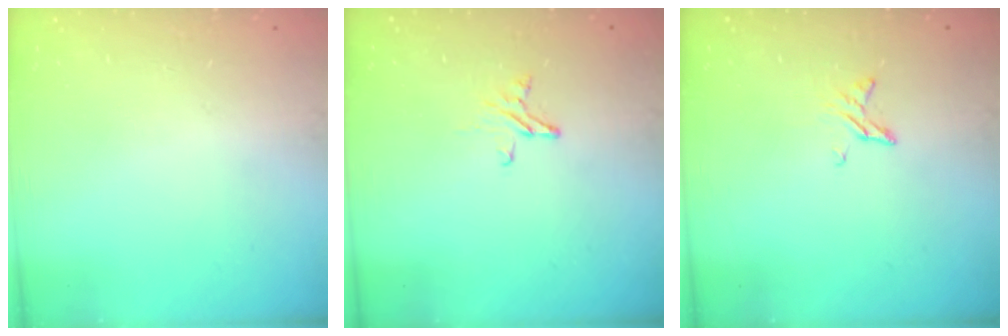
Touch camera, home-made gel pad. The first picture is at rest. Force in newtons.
{"total": 4.0, "press": 4.0, "slide": 0.3}
{"total": 2.9, "press": 2.9, "slide": 0.3}